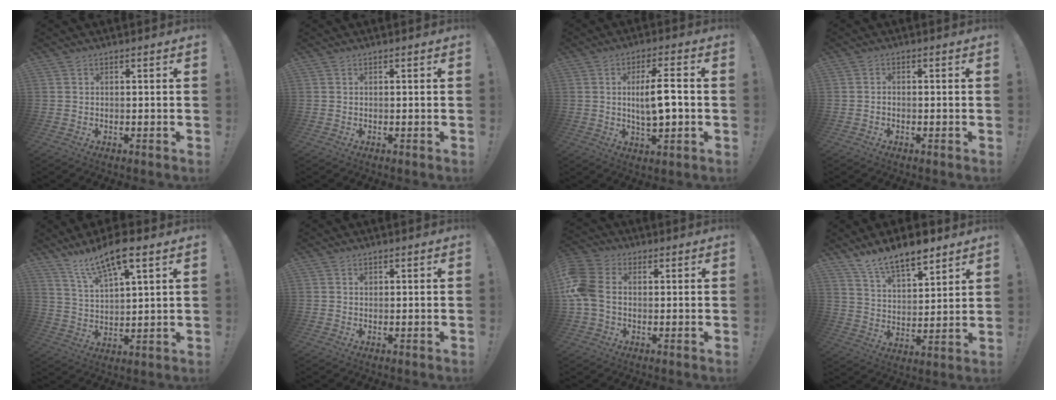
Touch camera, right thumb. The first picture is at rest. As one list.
[{"total": 0.0}, {"total": 9.4, "force": [0.0, 2.7, 9.0], "torque": [-0.154, -0.002, -0.007]}, {"total": 1.1, "force": [-0.9, 0.4, 0.6], "torque": [-0.013, 0.004, -0.016]}, {"total": 11.6, "force": [8.6, 2.5, 7.4], "torque": [-0.134, -0.046, 0.148]}, {"total": 0.8, "force": [0.2, 0.6, 0.4], "torque": [0.003, -0.003, 0.002]}, {"total": 9.4, "force": [0.2, 6.7, 6.6], "torque": [-0.160, 0.007, 0.007]}, {"total": 11.2, "force": [9.3, 3.8, 4.9], "torque": [-0.090, -0.066, 0.170]}]